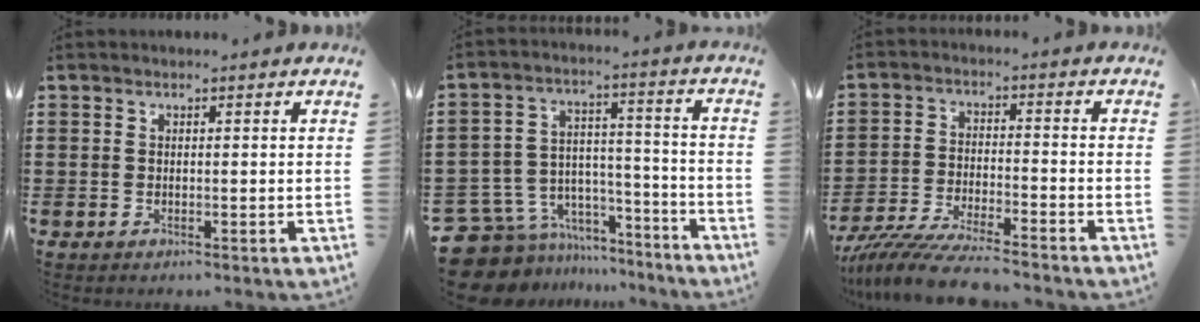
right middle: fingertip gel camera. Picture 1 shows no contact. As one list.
[{"total": 8.7, "force": [-7.2, 4.8, 1.3], "torque": [-0.053, 0.007, -0.137]}, {"total": 7.9, "force": [-7.4, 0.4, 2.7], "torque": [-0.059, -0.001, -0.144]}]